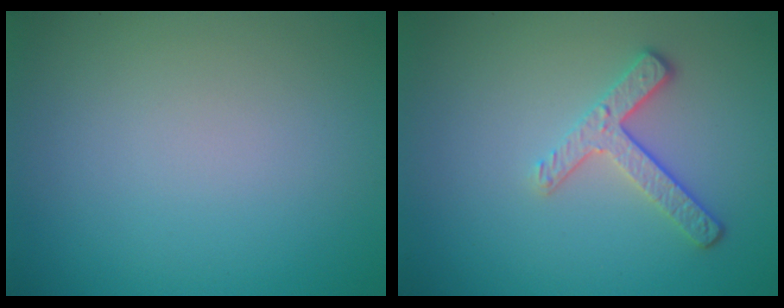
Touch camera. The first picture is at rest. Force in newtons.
{"total": 2.7, "press": 2.3, "slide": 1.5}